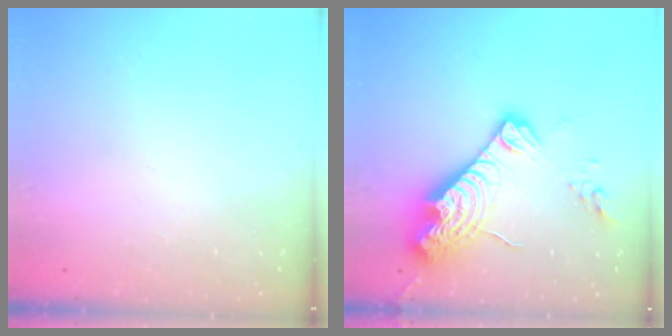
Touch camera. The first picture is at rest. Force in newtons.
{"total": 17.5, "press": 17.4, "slide": 1.6}